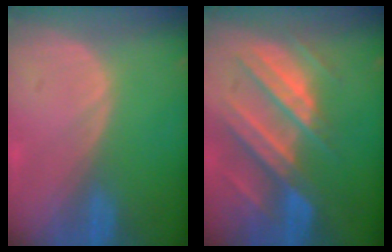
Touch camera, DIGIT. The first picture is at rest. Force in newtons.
{"total": 10.4, "press": 9.2, "slide": 4.8}